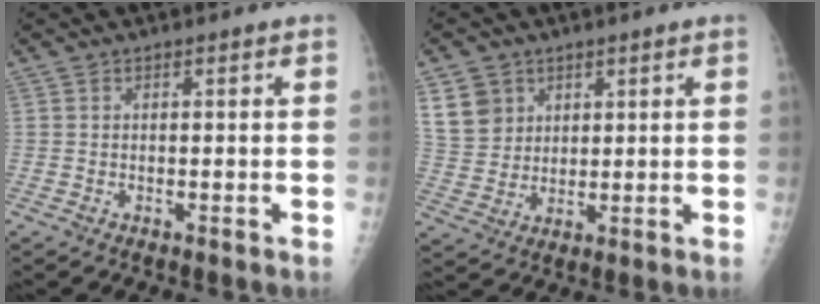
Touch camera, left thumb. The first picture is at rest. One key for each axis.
{"total": 7.4, "fx": 3.5, "fy": 6.1, "fz": 2.3, "tx": -0.019, "ty": -0.017, "tz": 0.075}